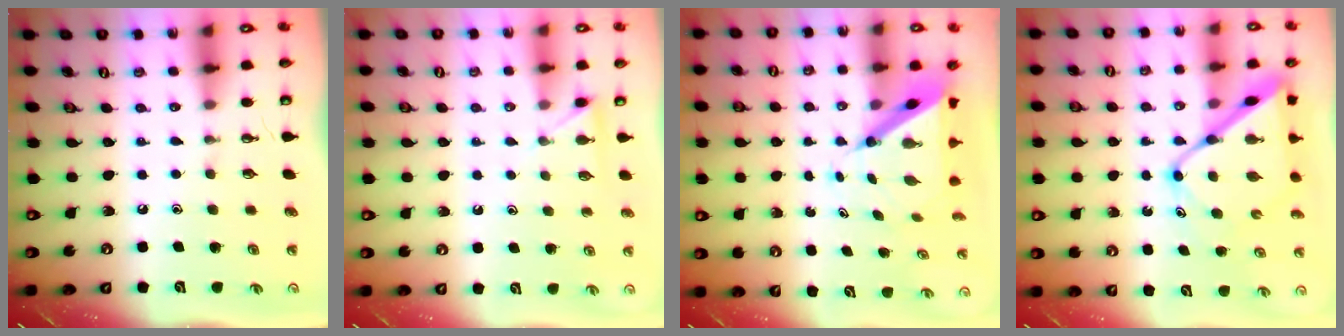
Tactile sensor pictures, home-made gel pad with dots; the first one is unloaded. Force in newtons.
{"total": 3.8, "press": 3.8, "slide": 0.4}
{"total": 7.1, "press": 7.1, "slide": 0.7}
{"total": 13.8, "press": 13.7, "slide": 1.4}